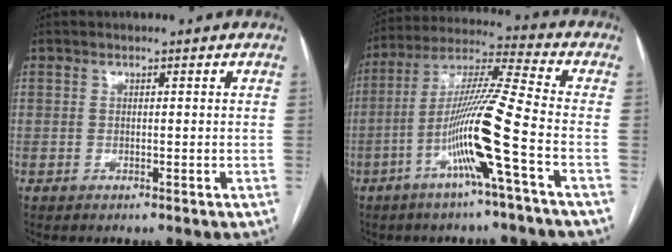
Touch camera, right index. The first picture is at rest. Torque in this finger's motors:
{"motor_torque": [1.99, -0.15, 1.05, 0.18]}